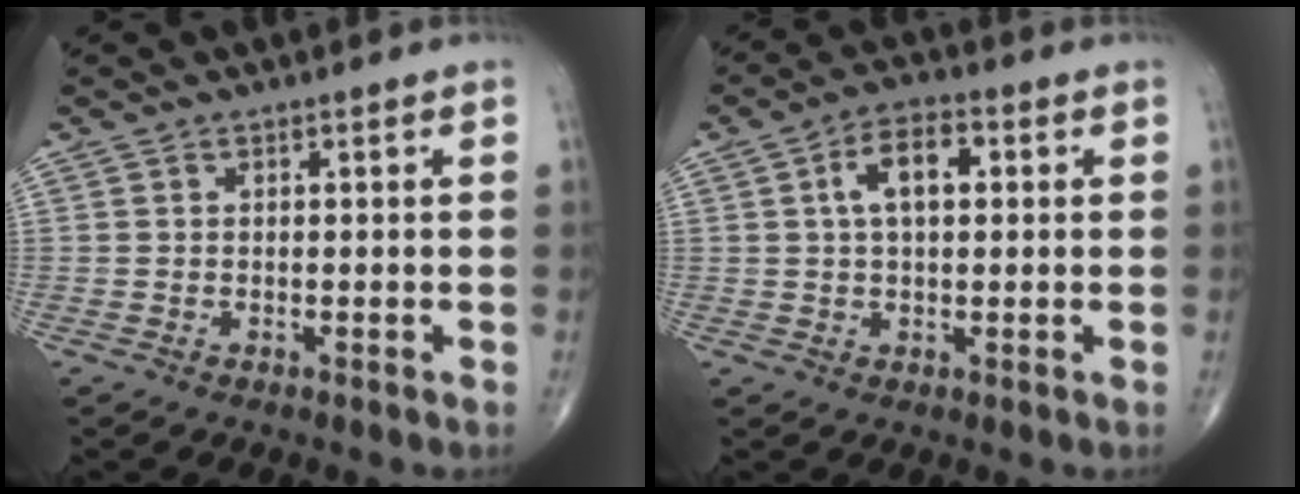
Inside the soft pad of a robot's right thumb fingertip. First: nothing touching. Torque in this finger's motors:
{"motor_torque": [0.22, 2.09, 0.82, -0.01, 0.05]}